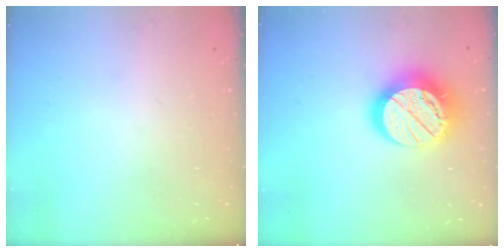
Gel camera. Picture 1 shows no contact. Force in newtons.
{"total": 17.5, "press": 17.4, "slide": 1.3}